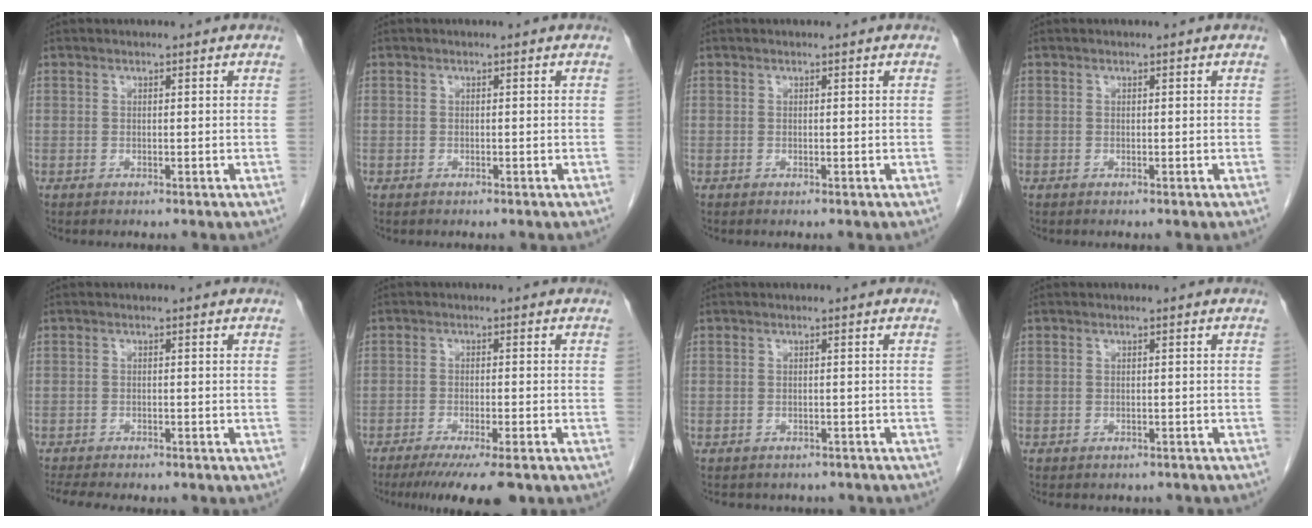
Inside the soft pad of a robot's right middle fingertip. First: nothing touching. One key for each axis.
{"total": 0.0}
{"total": 0.0}
{"total": 0.0}
{"total": 8.8, "fx": -7.5, "fy": 2.3, "fz": 4.0, "tx": -0.056, "ty": 0.002, "tz": -0.100}
{"total": 10.9, "fx": -8.6, "fy": 1.0, "fz": 6.7, "tx": -0.087, "ty": -0.020, "tz": -0.128}
{"total": 8.0, "fx": -6.9, "fy": 3.5, "fz": 2.0, "tx": -0.027, "ty": 0.010, "tz": -0.069}
{"total": 7.2, "fx": -6.2, "fy": 2.8, "fz": 2.2, "tx": -0.024, "ty": 0.006, "tz": -0.065}